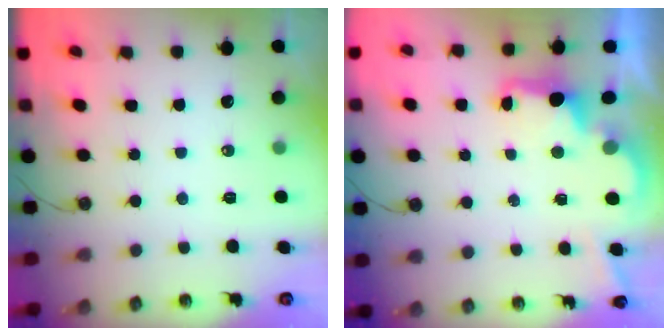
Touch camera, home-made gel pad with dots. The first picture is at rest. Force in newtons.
{"total": 2.5, "press": 2.4, "slide": 0.8}